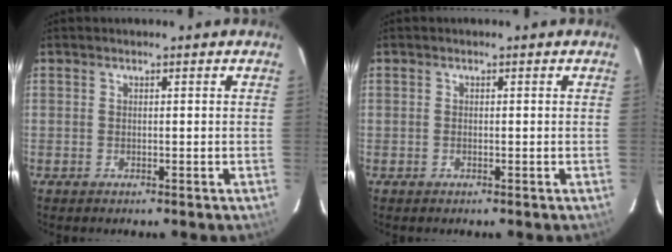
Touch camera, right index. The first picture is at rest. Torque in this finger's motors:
{"motor_torque": [0.09, 0.05, 0.00, 0.01]}